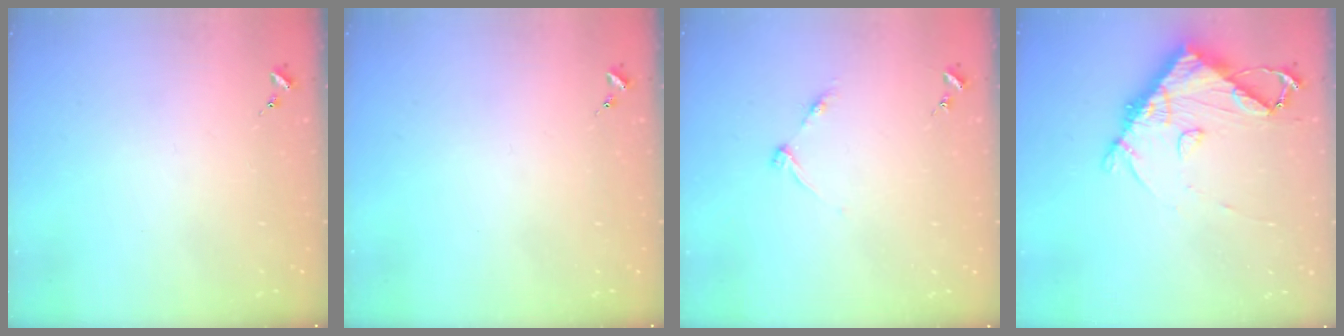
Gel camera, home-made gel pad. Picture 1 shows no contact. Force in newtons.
{"total": 0.0}
{"total": 4.6, "press": 4.6, "slide": 0.5}
{"total": 11.0, "press": 10.9, "slide": 1.4}